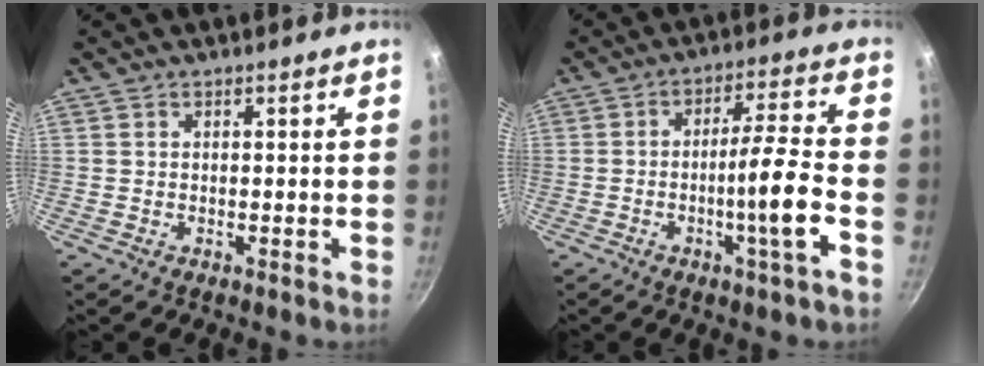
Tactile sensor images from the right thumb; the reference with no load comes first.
{"total": 9.8, "force": [-3.2, 0.1, 9.2], "torque": [-0.147, 0.026, -0.054]}